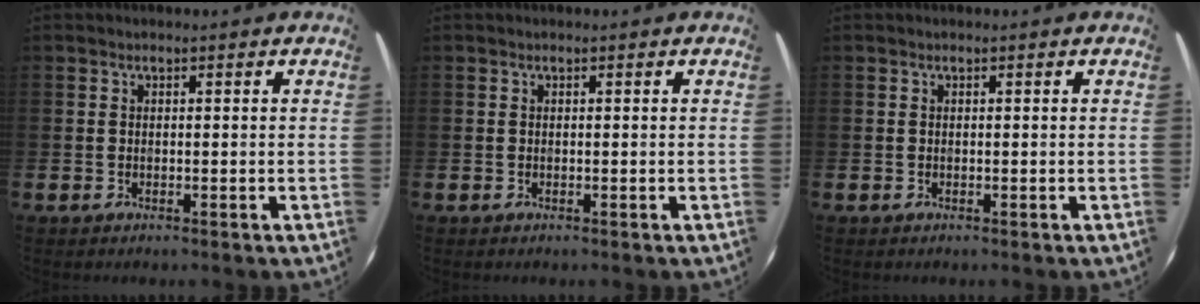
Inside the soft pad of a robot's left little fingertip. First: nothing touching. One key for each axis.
{"total": 0.0}
{"total": 0.0}